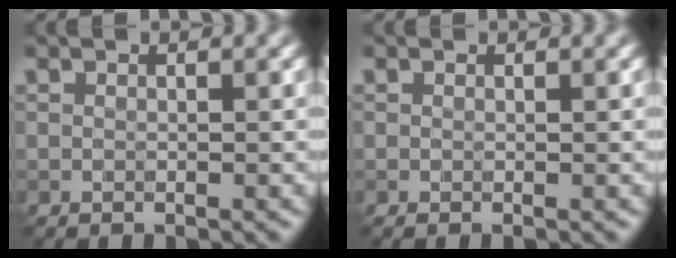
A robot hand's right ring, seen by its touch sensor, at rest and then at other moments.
{"total": 0.0}